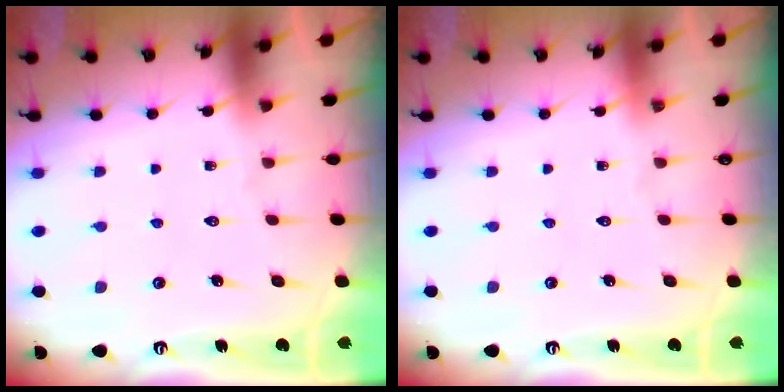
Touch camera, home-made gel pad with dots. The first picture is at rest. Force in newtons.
{"total": 0.0}